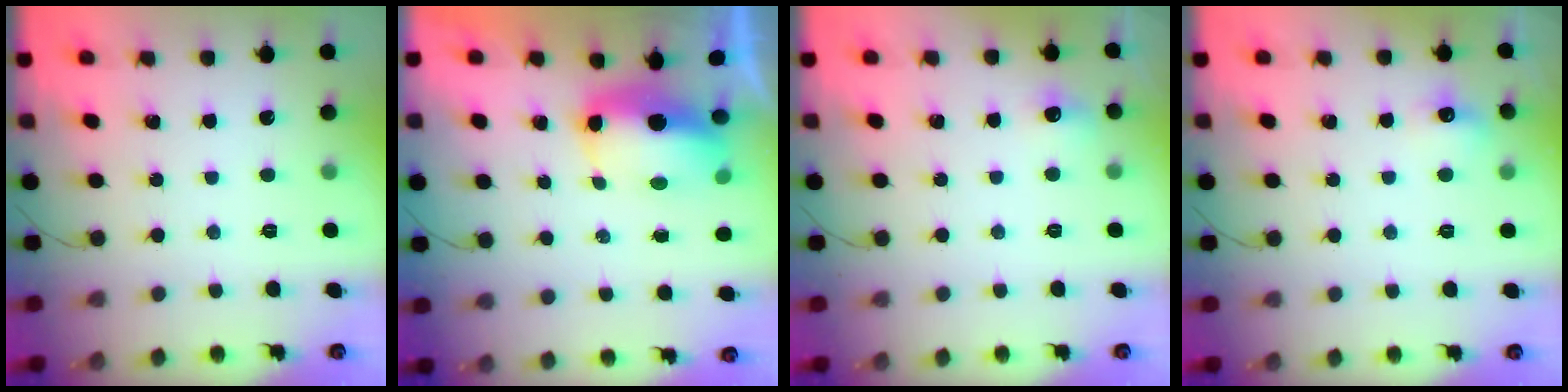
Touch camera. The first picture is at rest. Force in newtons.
{"total": 7.2, "press": 7.0, "slide": 1.4}
{"total": 5.9, "press": 5.6, "slide": 1.8}
{"total": 6.2, "press": 5.9, "slide": 2.0}